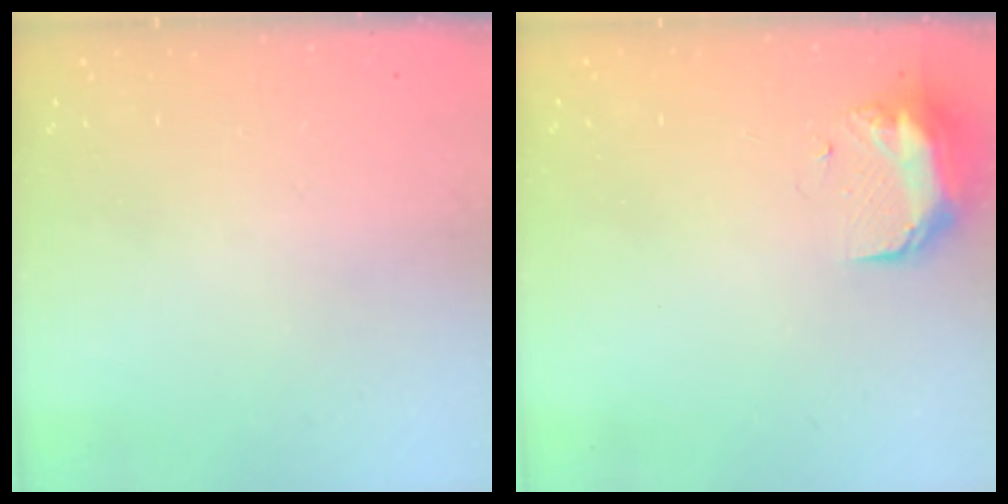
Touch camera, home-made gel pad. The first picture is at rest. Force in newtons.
{"total": 9.3, "press": 9.1, "slide": 1.9}